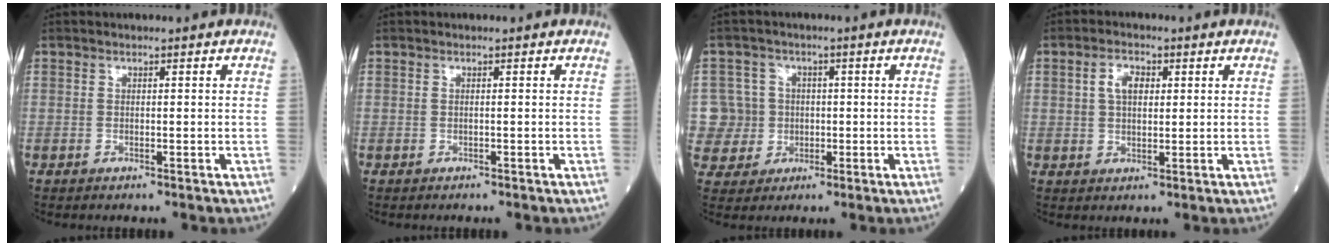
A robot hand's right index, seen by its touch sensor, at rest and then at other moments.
{"total": 0.0}
{"total": 6.9, "force": [-0.1, 6.9, 0.0], "torque": [-0.001, 0.017, 0.005]}
{"total": 4.0, "force": [1.2, 2.3, 3.1], "torque": [-0.060, 0.010, 0.023]}